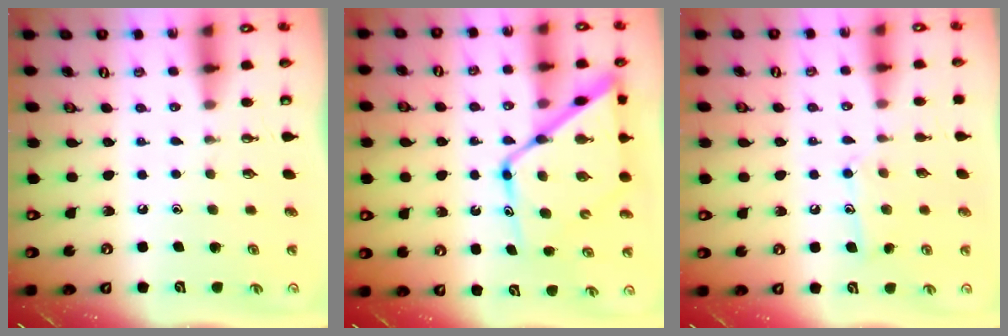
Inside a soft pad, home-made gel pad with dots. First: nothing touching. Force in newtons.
{"total": 15.7, "press": 15.6, "slide": 1.3}
{"total": 9.3, "press": 9.2, "slide": 0.6}